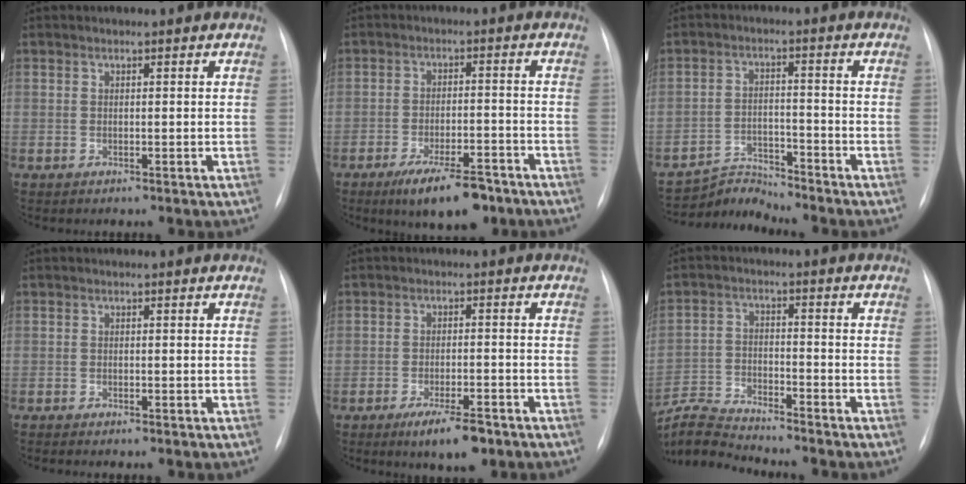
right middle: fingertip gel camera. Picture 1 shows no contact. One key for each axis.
{"total": 9.8, "fx": -6.9, "fy": 2.9, "fz": 6.3, "tx": -0.098, "ty": -0.007, "tz": -0.107}
{"total": 5.2, "fx": -4.9, "fy": -0.5, "fz": -1.9, "tx": 0.028, "ty": 0.001, "tz": -0.086}
{"total": 1.2, "fx": -1.0, "fy": 0.1, "fz": 0.6, "tx": -0.009, "ty": -0.002, "tz": -0.013}
{"total": 6.6, "fx": -4.3, "fy": 1.6, "fz": 4.7, "tx": -0.080, "ty": -0.008, "tz": -0.064}
{"total": 8.6, "fx": -8.5, "fy": -0.9, "fz": 0.8, "tx": -0.022, "ty": -0.004, "tz": -0.163}